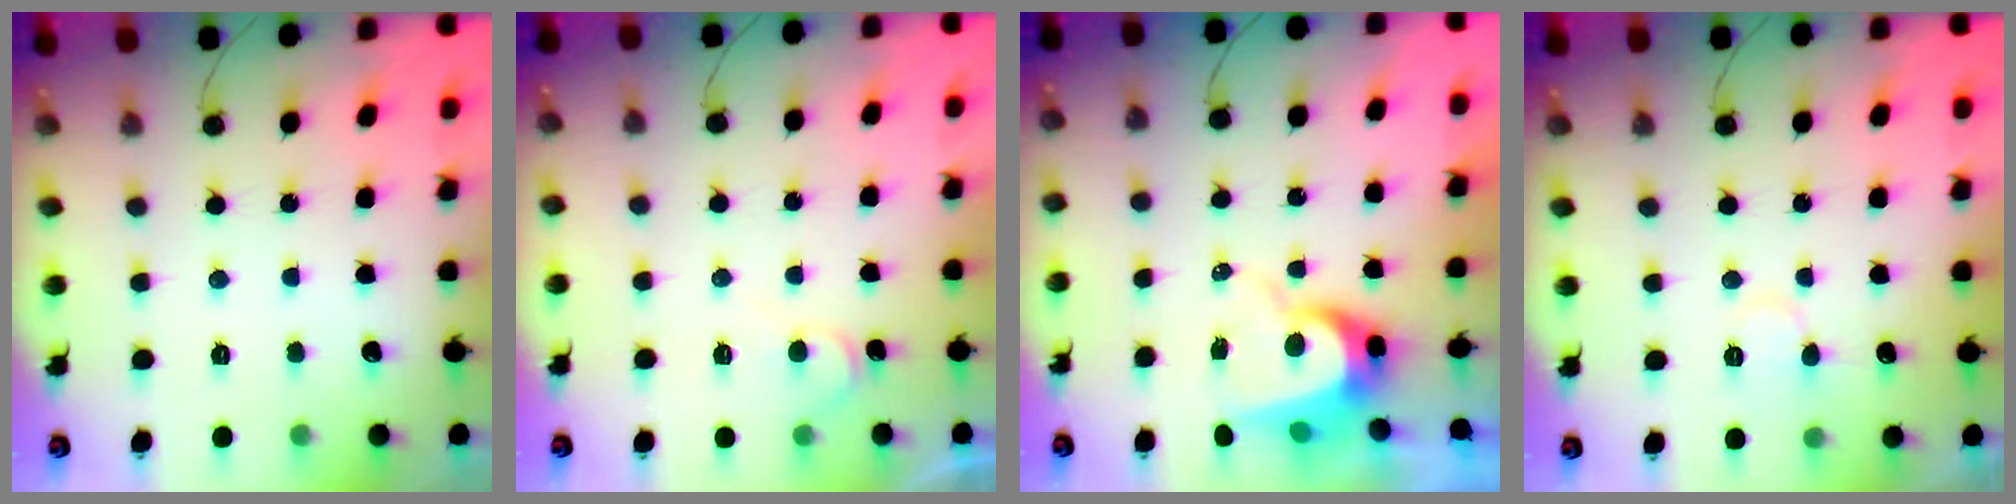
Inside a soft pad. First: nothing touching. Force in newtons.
{"total": 4.4, "press": 4.3, "slide": 0.3}
{"total": 9.7, "press": 9.7, "slide": 1.0}
{"total": 6.2, "press": 6.2, "slide": 0.4}